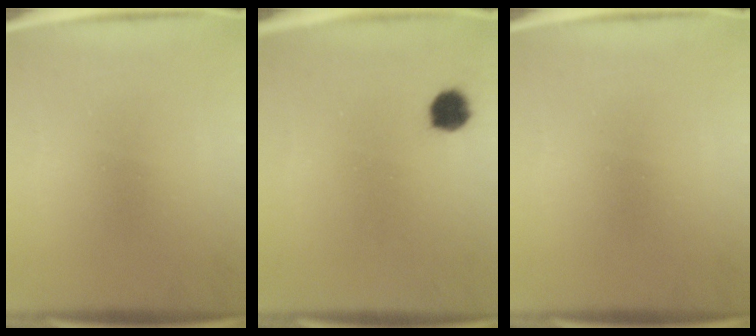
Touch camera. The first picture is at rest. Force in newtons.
{"total": 4.1}
{"total": 0.0}